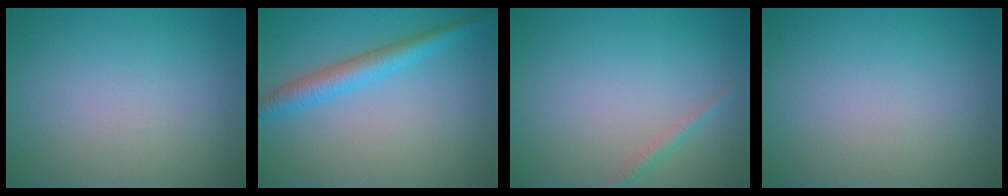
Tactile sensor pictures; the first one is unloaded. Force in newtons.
{"total": 3.3, "press": 3.3, "slide": 0.1}
{"total": 1.0, "press": 1.0, "slide": 0.0}
{"total": 0.0}